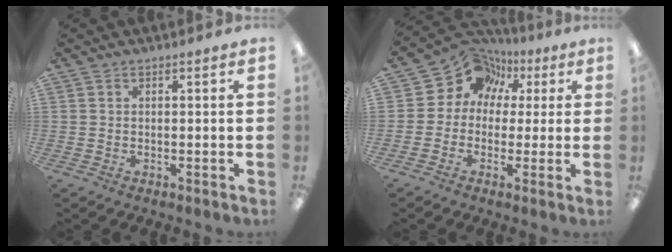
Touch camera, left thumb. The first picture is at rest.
{"total": 11.7, "force": [5.4, 9.4, 4.4], "torque": [-0.083, -0.023, 0.106]}